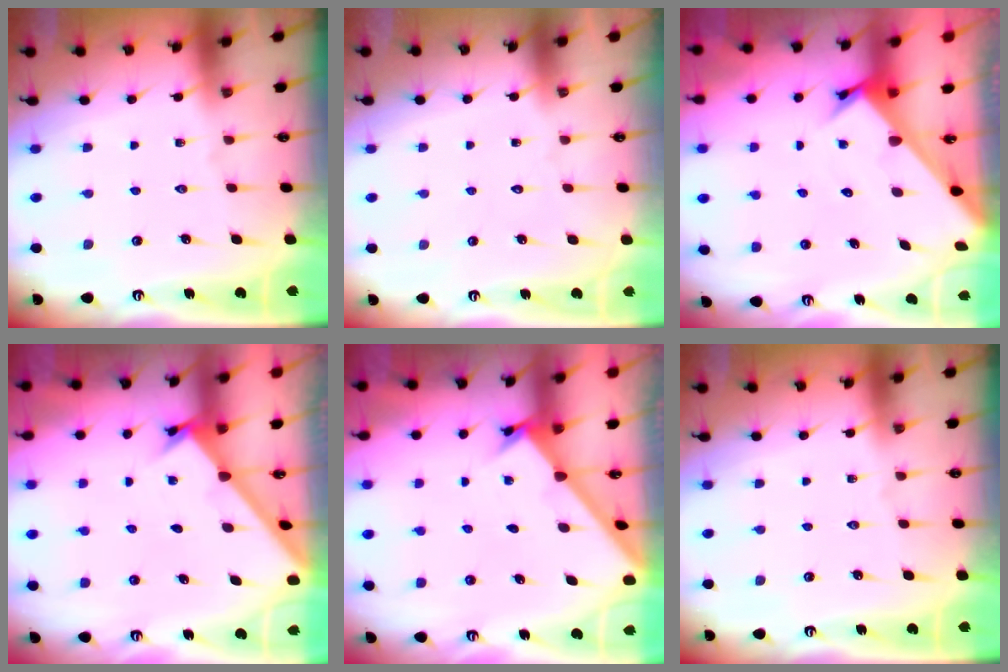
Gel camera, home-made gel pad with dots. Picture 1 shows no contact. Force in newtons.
{"total": 1.7, "press": 1.7, "slide": 0.1}
{"total": 2.8, "press": 2.8, "slide": 0.1}
{"total": 1.8, "press": 1.8, "slide": 0.2}
{"total": 1.8, "press": 1.8, "slide": 0.2}
{"total": 0.0}